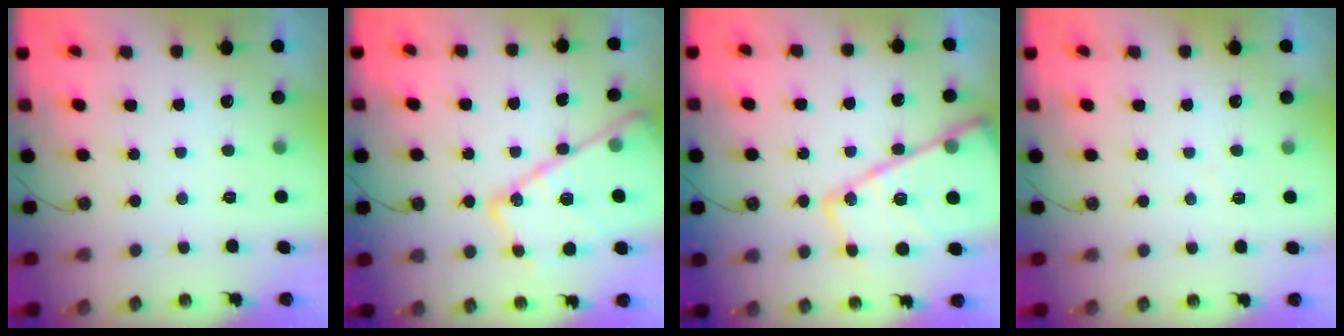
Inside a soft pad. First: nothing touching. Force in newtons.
{"total": 20.3, "press": 20.2, "slide": 1.2}
{"total": 22.4, "press": 22.3, "slide": 2.1}
{"total": 3.8, "press": 3.7, "slide": 0.5}